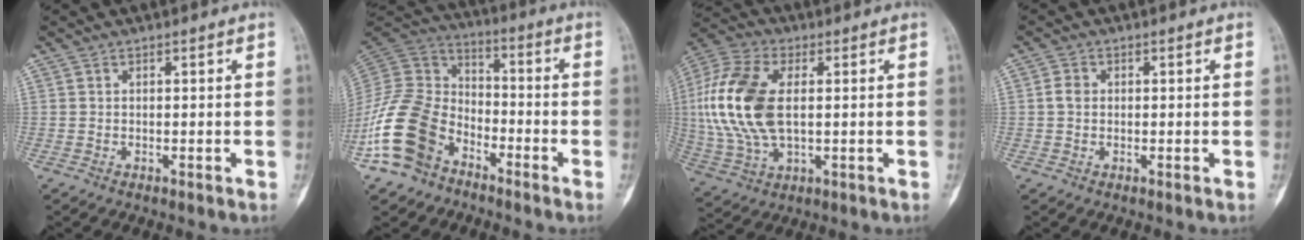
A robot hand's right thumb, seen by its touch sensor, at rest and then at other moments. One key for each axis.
{"total": 17.1, "fx": -9.1, "fy": 11.4, "fz": 8.9, "tx": -0.171, "ty": 0.063, "tz": -0.185}
{"total": 17.9, "fx": 1.7, "fy": 10.0, "fz": 14.8, "tx": -0.333, "ty": 0.005, "tz": 0.034}
{"total": 2.0, "fx": 0.1, "fy": 1.7, "fz": 1.1, "tx": -0.018, "ty": 0.003, "tz": -0.001}